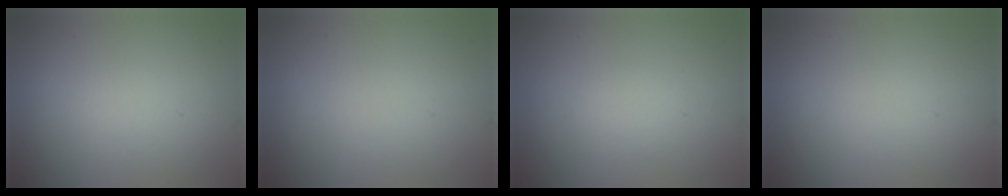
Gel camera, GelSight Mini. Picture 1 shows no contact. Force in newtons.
{"total": 0.0}
{"total": 0.8, "press": 0.8, "slide": 0.0}
{"total": 0.0}